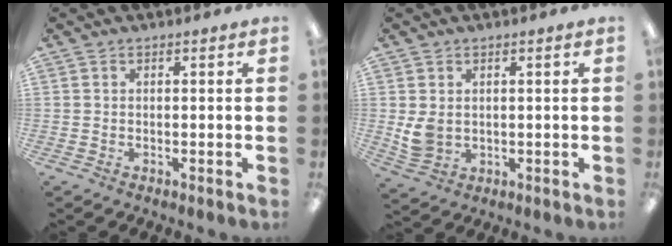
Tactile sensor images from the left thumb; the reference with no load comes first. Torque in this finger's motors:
{"motor_torque": [0.52, 0.75, 0.18, -0.60, 0.03]}